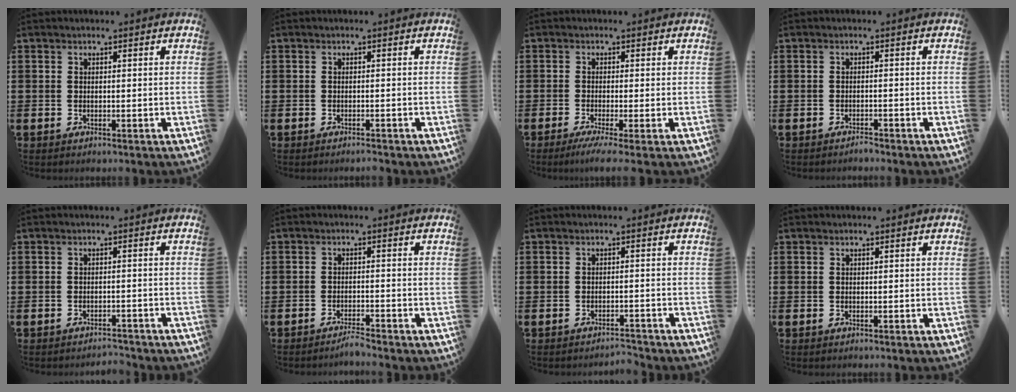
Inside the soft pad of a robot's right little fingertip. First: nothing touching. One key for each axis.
{"total": 0.5, "fx": -0.5, "fy": 0.0, "fz": 0.2, "tx": -0.004, "ty": -0.004, "tz": -0.010}
{"total": 2.2, "fx": -0.9, "fy": -0.1, "fz": 1.9, "tx": -0.036, "ty": -0.005, "tz": -0.016}
{"total": 1.0, "fx": -1.0, "fy": 0.0, "fz": 0.1, "tx": -0.005, "ty": 0.000, "tz": -0.020}
{"total": 1.5, "fx": -1.5, "fy": 0.0, "fz": 0.0, "tx": -0.003, "ty": 0.003, "tz": -0.033}
{"total": 1.8, "fx": -1.7, "fy": -0.1, "fz": 0.4, "tx": -0.009, "ty": 0.003, "tz": -0.034}
{"total": 1.7, "fx": -1.7, "fy": 0.0, "fz": 0.0, "tx": -0.004, "ty": 0.003, "tz": -0.036}
{"total": 0.0}